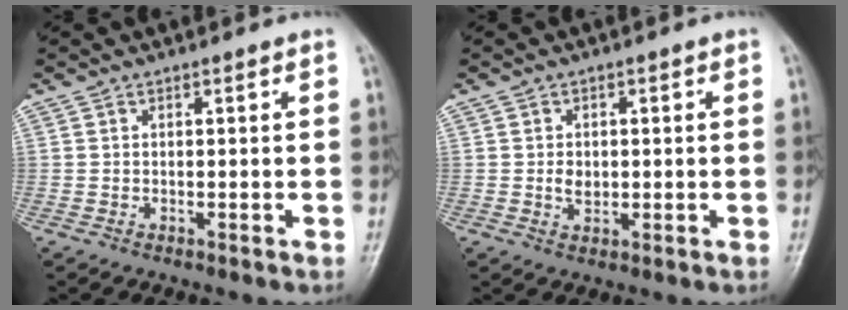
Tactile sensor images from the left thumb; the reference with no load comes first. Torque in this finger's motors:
{"motor_torque": [0.00, 0.00, 0.14, -0.10, 0.00]}